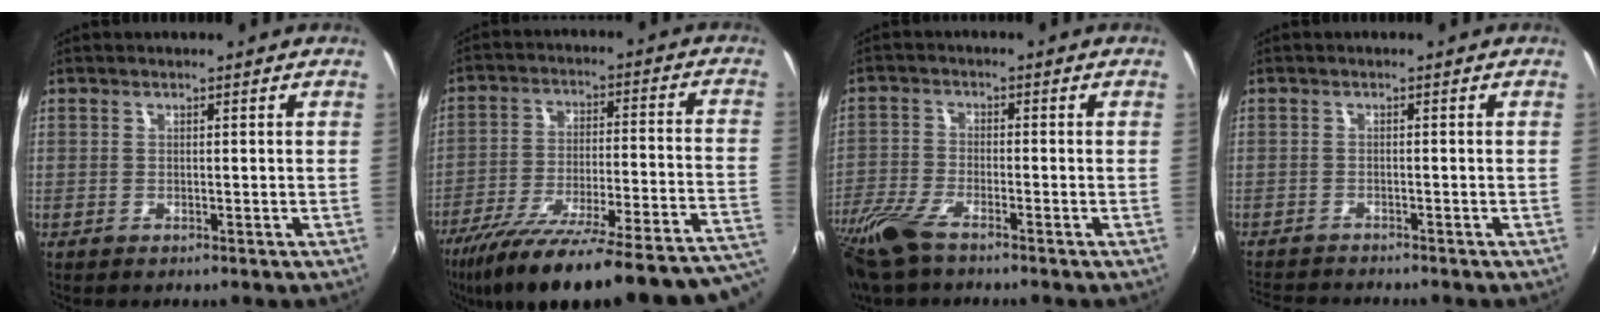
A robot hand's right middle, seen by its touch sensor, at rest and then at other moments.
{"total": 32.2, "force": [-27.0, 2.6, 17.2], "torque": [-0.237, -0.081, -0.384]}
{"total": 9.8, "force": [-7.2, 2.8, 6.0], "torque": [-0.152, -0.030, -0.150]}
{"total": 6.1, "force": [-5.8, 0.7, 1.8], "torque": [-0.053, -0.016, -0.096]}